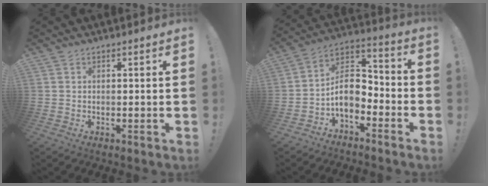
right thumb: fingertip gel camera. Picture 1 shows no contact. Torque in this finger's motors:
{"motor_torque": [1.22, 1.28, 0.88, -1.22, 0.04]}